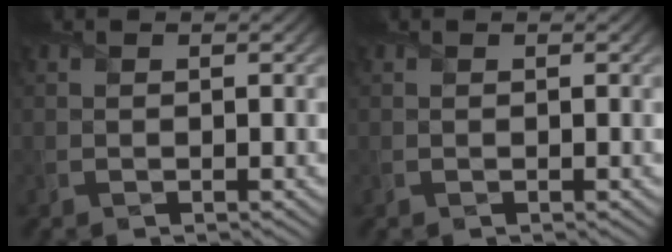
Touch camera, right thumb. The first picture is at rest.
{"total": 0.0}